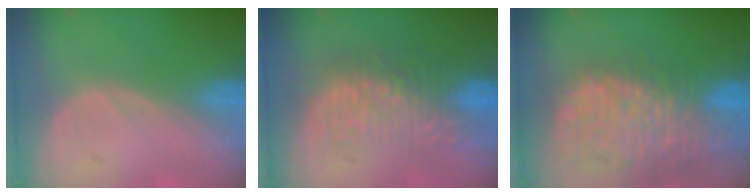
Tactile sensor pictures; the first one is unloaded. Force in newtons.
{"total": 9.3, "press": 8.7, "slide": 3.4}
{"total": 14.4, "press": 11.9, "slide": 8.2}